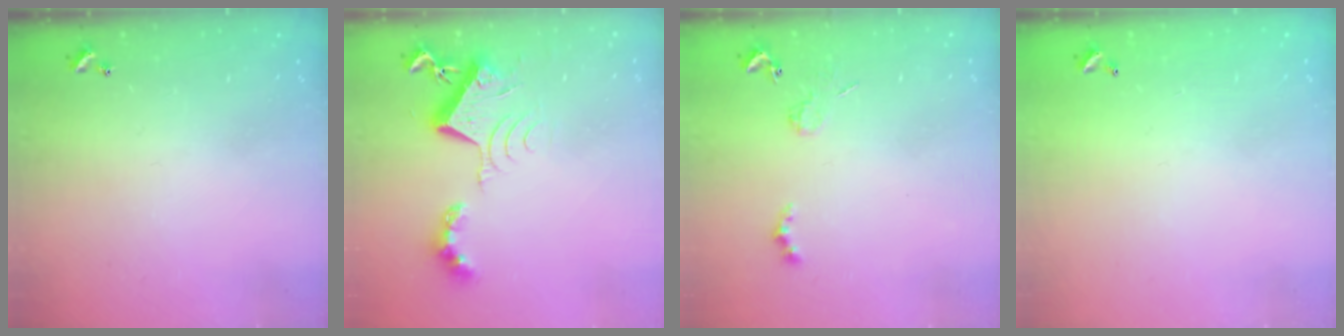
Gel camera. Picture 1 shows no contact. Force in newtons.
{"total": 8.5, "press": 8.5, "slide": 0.9}
{"total": 2.0, "press": 1.9, "slide": 0.4}
{"total": 3.0, "press": 3.0, "slide": 0.1}